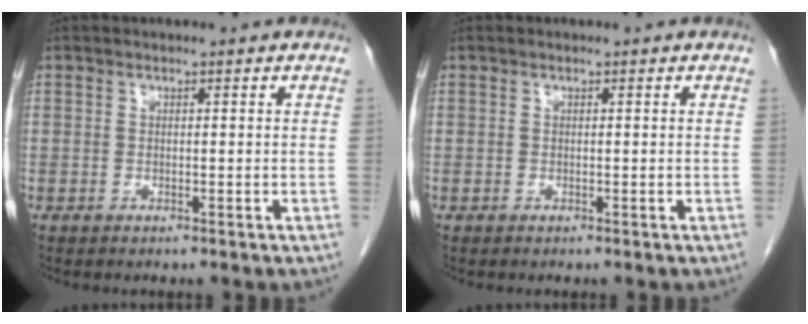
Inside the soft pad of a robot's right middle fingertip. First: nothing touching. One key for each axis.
{"total": 0.0}